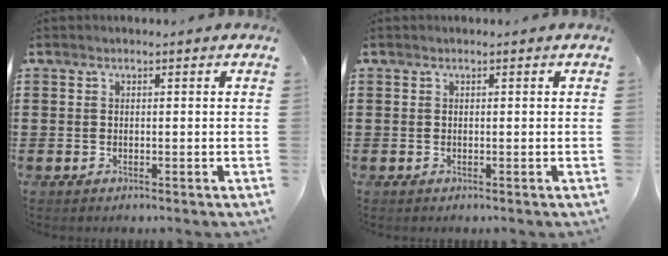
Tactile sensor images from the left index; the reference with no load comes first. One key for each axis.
{"total": 0.0}